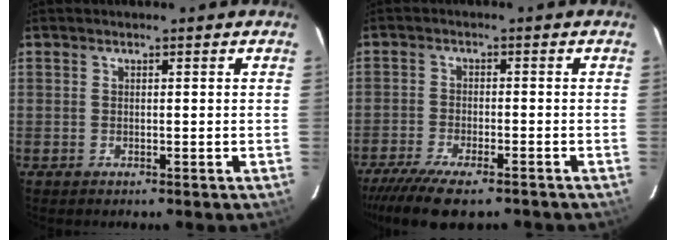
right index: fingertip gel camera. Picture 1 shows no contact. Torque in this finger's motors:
{"motor_torque": [1.34, -0.80, 0.51, 0.11]}